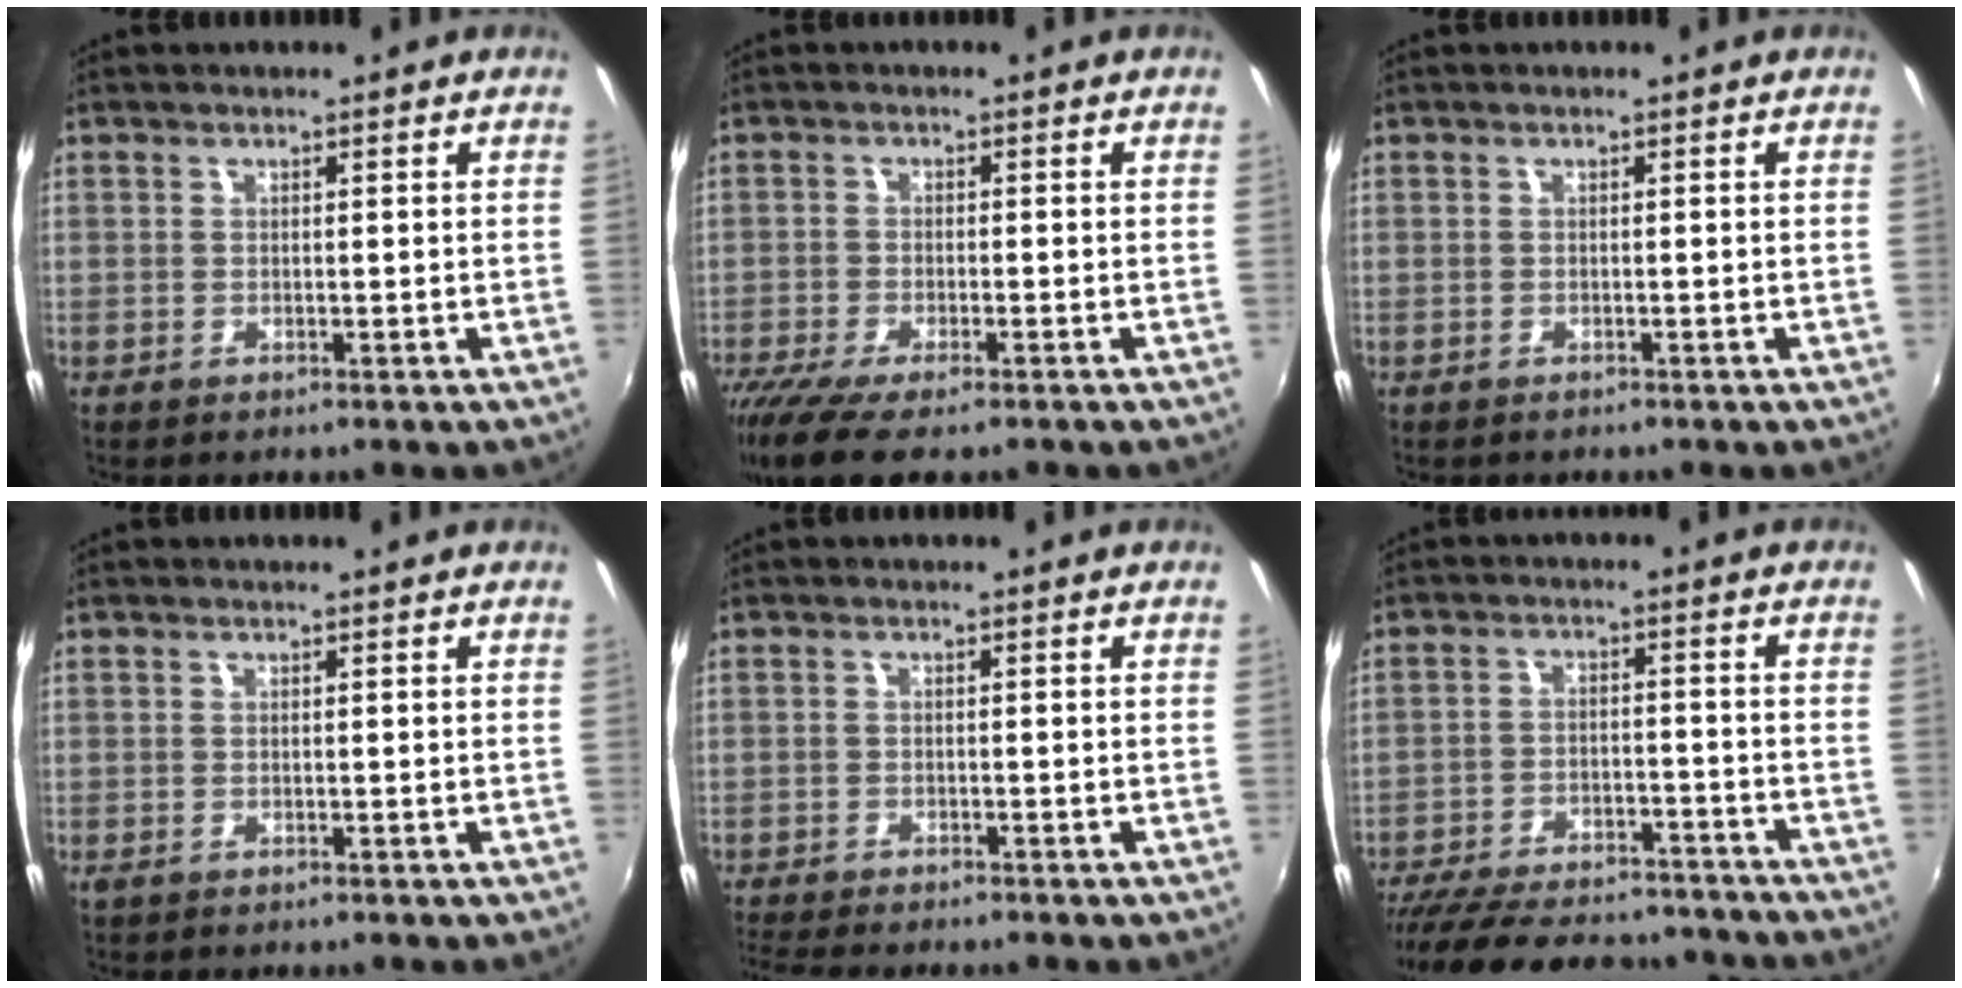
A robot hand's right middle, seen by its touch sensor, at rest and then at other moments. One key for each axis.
{"total": 10.1, "fx": -7.6, "fy": 2.3, "fz": 6.3, "tx": -0.148, "ty": -0.045, "tz": -0.137}
{"total": 0.5, "fx": -0.5, "fy": 0.2, "fz": 0.0, "tx": -0.004, "ty": 0.000, "tz": -0.008}
{"total": 0.0}
{"total": 6.0, "fx": -5.4, "fy": 0.5, "fz": 2.5, "tx": -0.065, "ty": -0.023, "tz": -0.091}
{"total": 23.4, "fx": -20.1, "fy": 7.4, "fz": 9.5, "tx": -0.202, "ty": -0.007, "tz": -0.277}